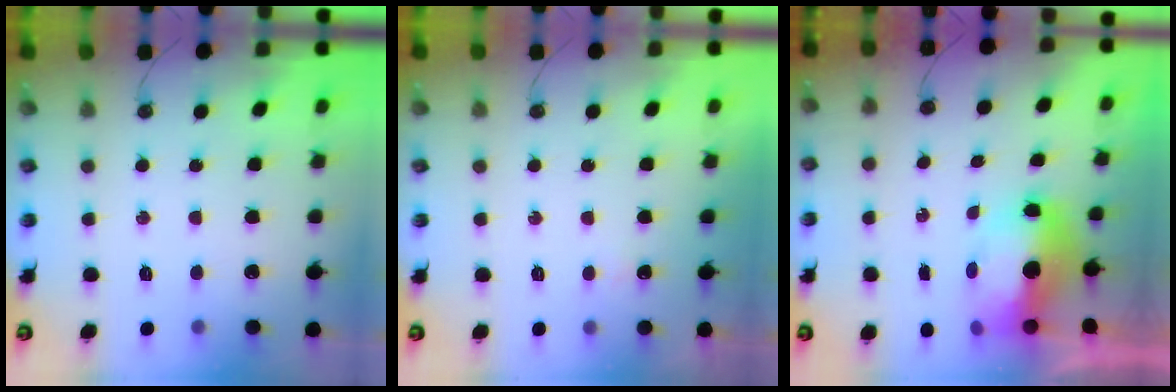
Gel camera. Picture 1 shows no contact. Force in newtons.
{"total": 12.8, "press": 2.8, "slide": 12.5}
{"total": 8.8, "press": 8.6, "slide": 1.6}